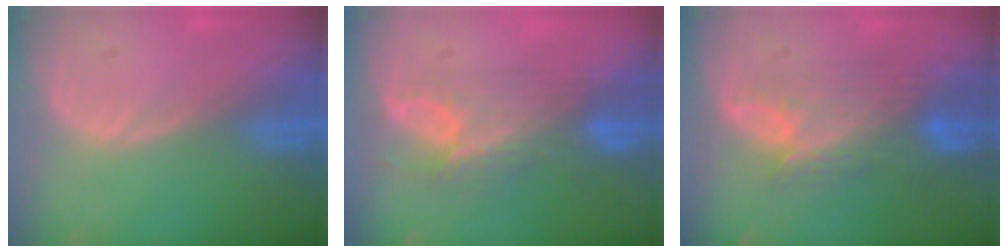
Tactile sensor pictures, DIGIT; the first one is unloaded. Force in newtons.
{"total": 7.8, "press": 6.9, "slide": 3.8}
{"total": 9.1, "press": 8.0, "slide": 4.4}